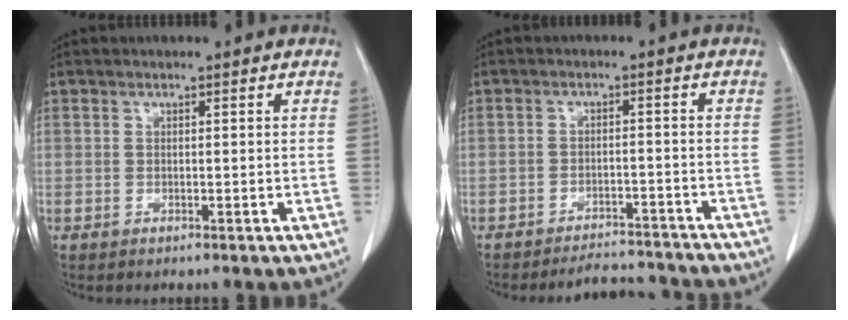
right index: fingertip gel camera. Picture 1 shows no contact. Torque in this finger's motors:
{"motor_torque": [0.01, -0.09, 0.06, 0.01]}